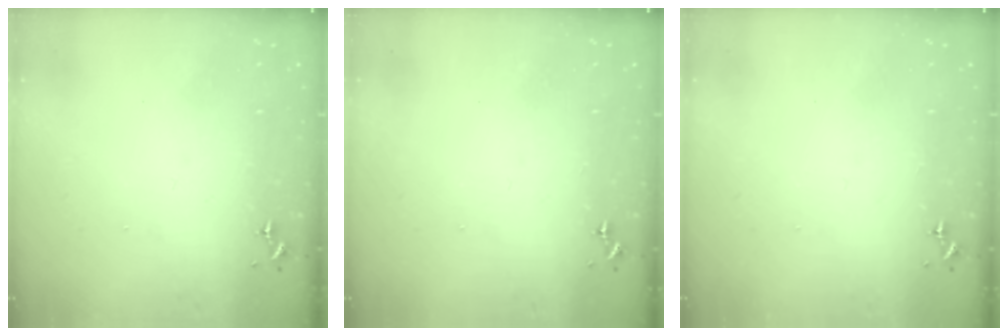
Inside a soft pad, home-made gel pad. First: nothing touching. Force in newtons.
{"total": 0.0}
{"total": 0.0}